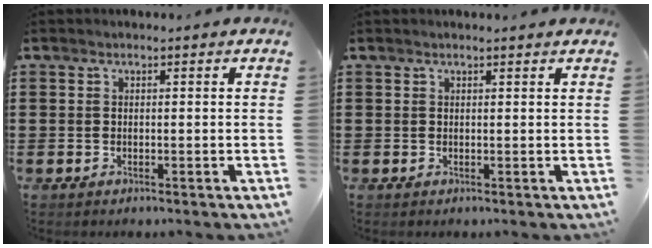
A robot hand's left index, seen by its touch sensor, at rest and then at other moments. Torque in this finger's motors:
{"motor_torque": [-1.12, 1.02, 0.00, 0.01]}